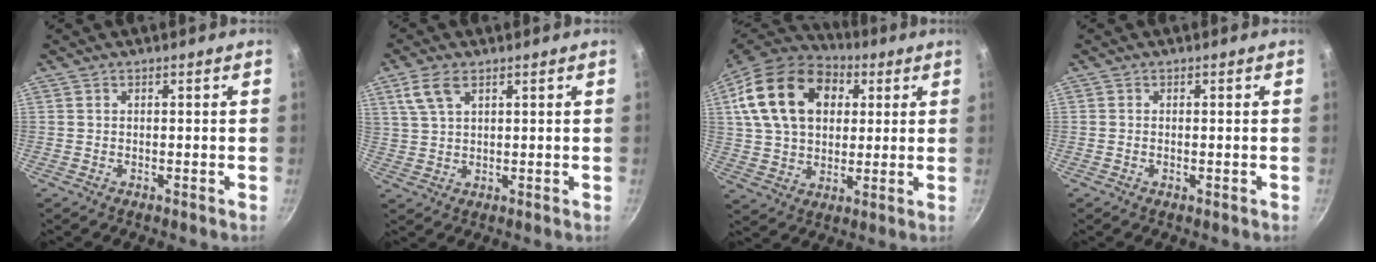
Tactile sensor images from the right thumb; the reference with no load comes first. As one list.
[{"total": 5.8, "force": [3.0, 3.0, 3.9], "torque": [-0.078, 0.000, 0.063]}, {"total": 21.9, "force": [6.7, 15.3, 14.2], "torque": [-0.238, 0.010, 0.111]}, {"total": 0.8, "force": [-0.2, 0.3, 0.7], "torque": [-0.011, 0.001, -0.003]}]